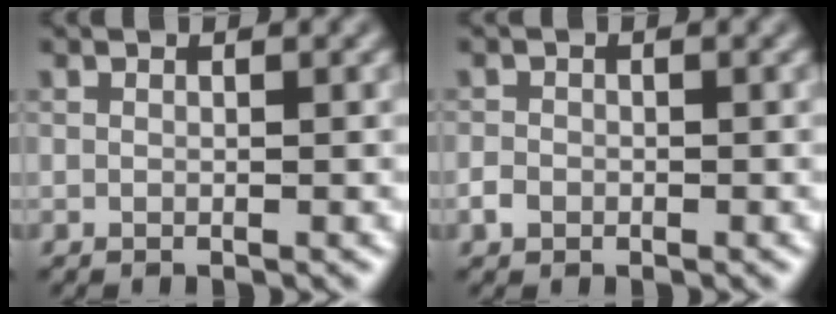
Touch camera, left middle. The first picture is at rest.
{"total": 1.2, "force": [-0.5, 1.0, 0.4], "torque": [-0.005, -0.001, -0.013]}